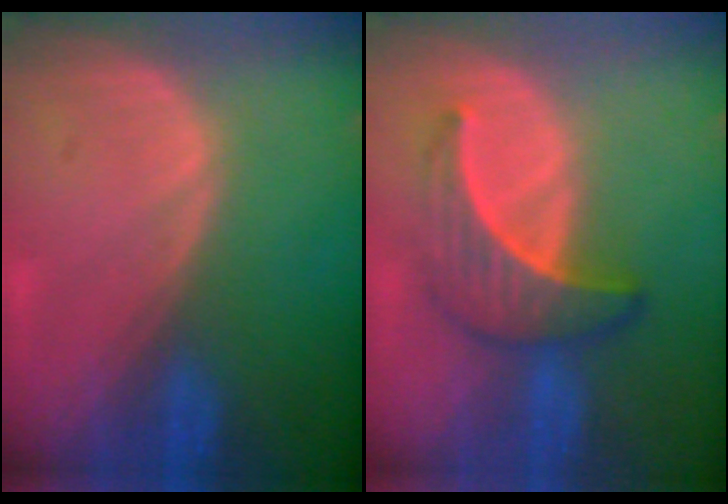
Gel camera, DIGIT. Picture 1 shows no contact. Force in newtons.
{"total": 6.7, "press": 6.1, "slide": 2.7}